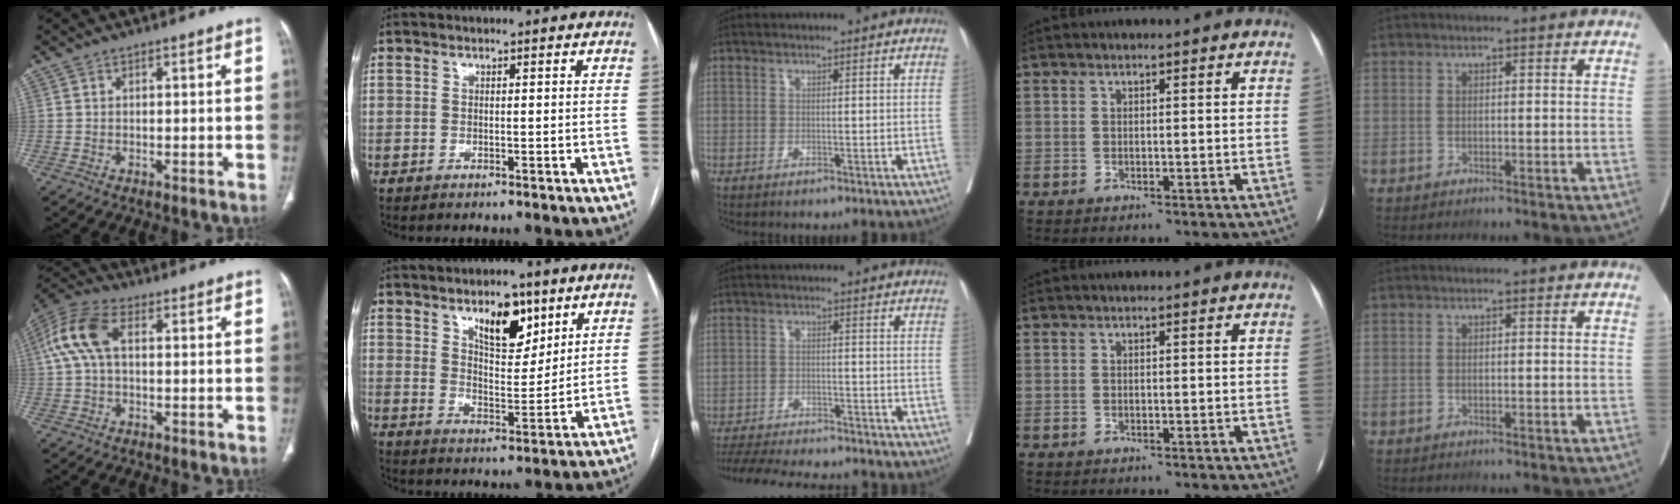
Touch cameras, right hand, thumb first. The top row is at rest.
{"thumb": {"total": 9.9, "force": [1.7, 5.5, 8.1], "torque": [-0.186, 0.034, 0.028]}, "index": {"total": 9.3, "force": [5.7, 3.8, 6.3], "torque": [-0.105, -0.003, 0.099]}, "middle": {"total": 14.1, "force": [-13.0, 2.1, 5.1], "torque": [-0.097, -0.011, -0.188]}}